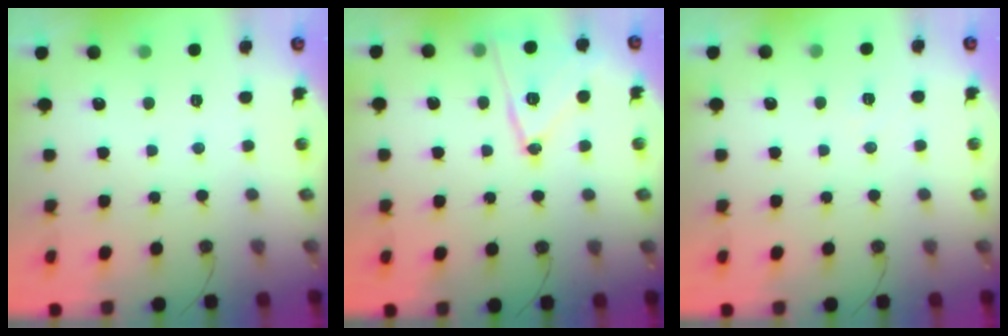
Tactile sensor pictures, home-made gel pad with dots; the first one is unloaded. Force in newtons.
{"total": 14.0, "press": 13.9, "slide": 1.4}
{"total": 5.6, "press": 3.4, "slide": 4.4}